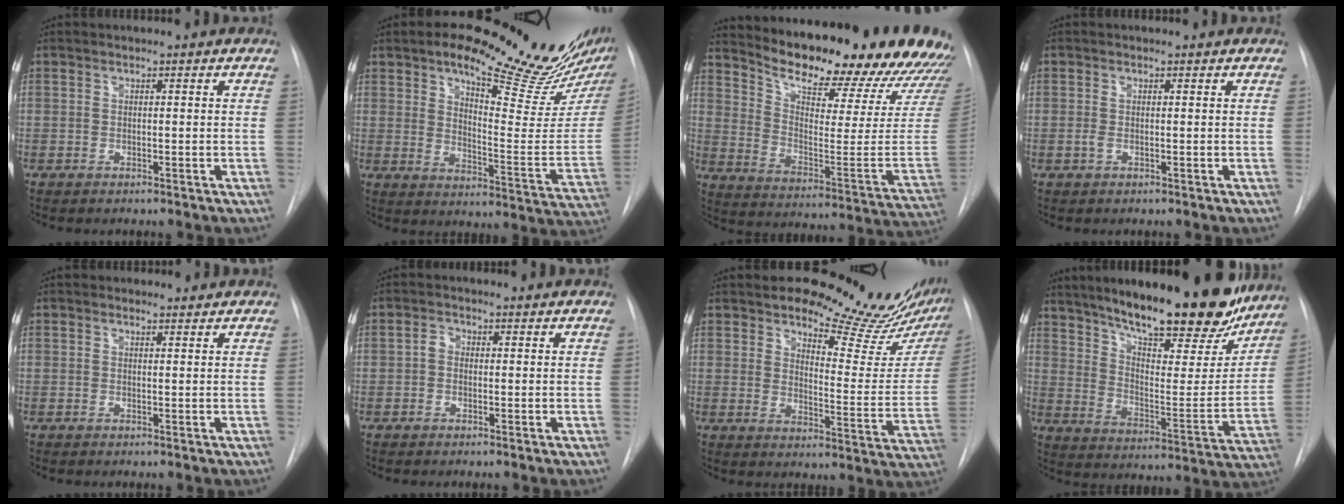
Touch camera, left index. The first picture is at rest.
{"total": 22.4, "force": [17.6, 3.4, 13.4], "torque": [-0.188, -0.062, 0.227]}
{"total": 26.4, "force": [23.5, 5.1, 10.9], "torque": [-0.177, -0.084, 0.305]}
{"total": 0.8, "force": [0.0, 0.3, 0.7], "torque": [-0.021, -0.002, 0.000]}
{"total": 0.9, "force": [0.9, 0.4, -0.1], "torque": [-0.005, -0.001, 0.009]}
{"total": 1.4, "force": [0.0, 1.1, 0.8], "torque": [-0.014, 0.008, -0.004]}
{"total": 17.5, "force": [15.9, 3.1, 6.4], "torque": [-0.071, -0.086, 0.188]}
{"total": 27.8, "force": [21.7, 6.4, 16.1], "torque": [-0.240, -0.021, 0.299]}